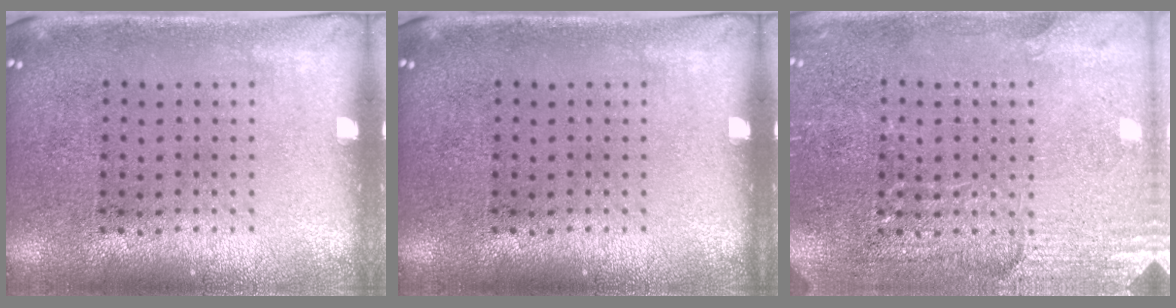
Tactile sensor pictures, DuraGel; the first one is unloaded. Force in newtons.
{"total": 0.0}
{"total": 2.9, "press": 2.9, "slide": 0.2}